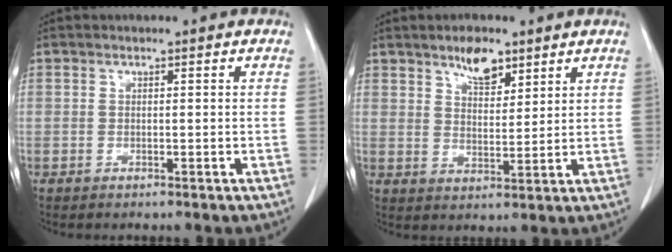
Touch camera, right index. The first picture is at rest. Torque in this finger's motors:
{"motor_torque": [0.37, 0.35, 0.09, 0.05]}